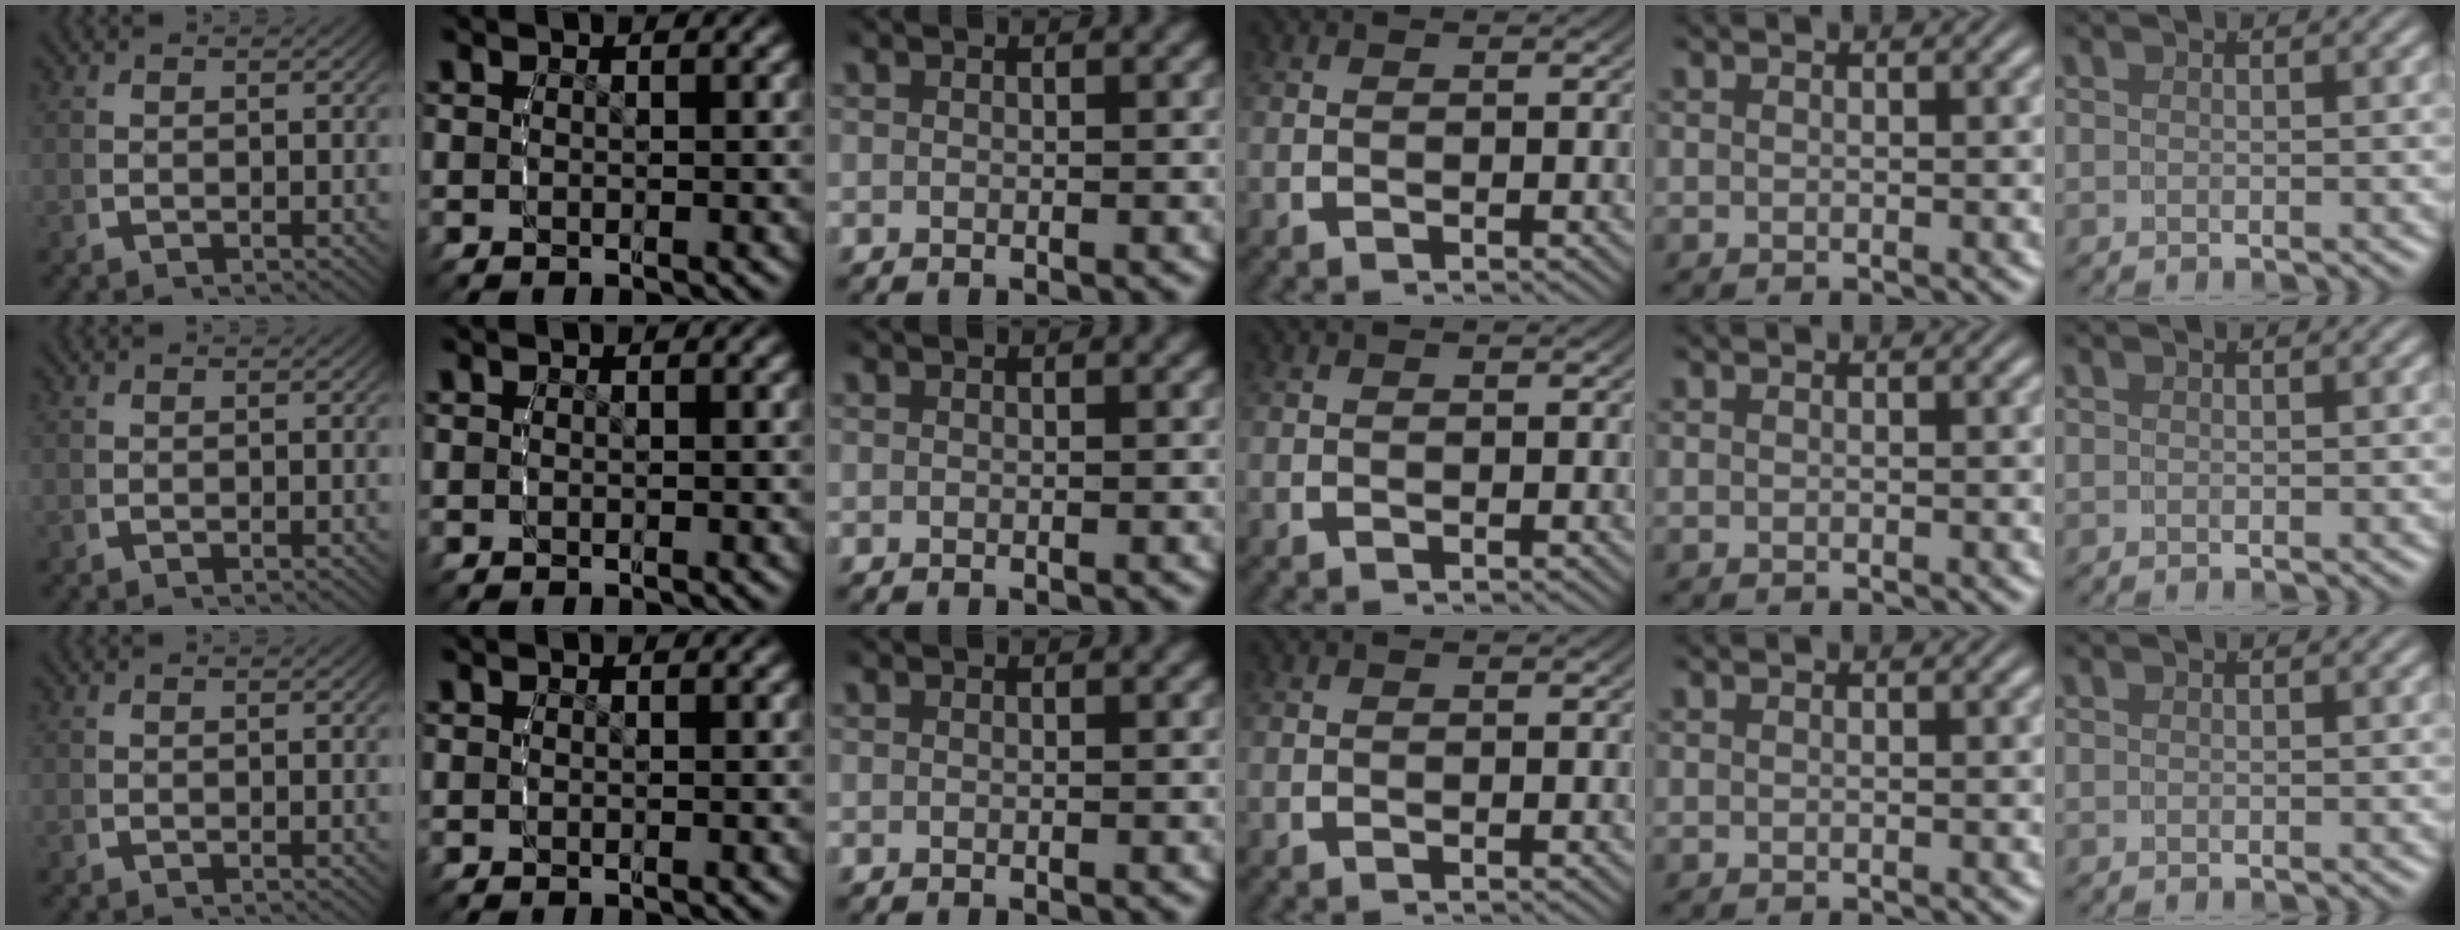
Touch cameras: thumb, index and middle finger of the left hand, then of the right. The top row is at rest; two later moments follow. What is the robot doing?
{"motion": "reach", "object": "jacket"}